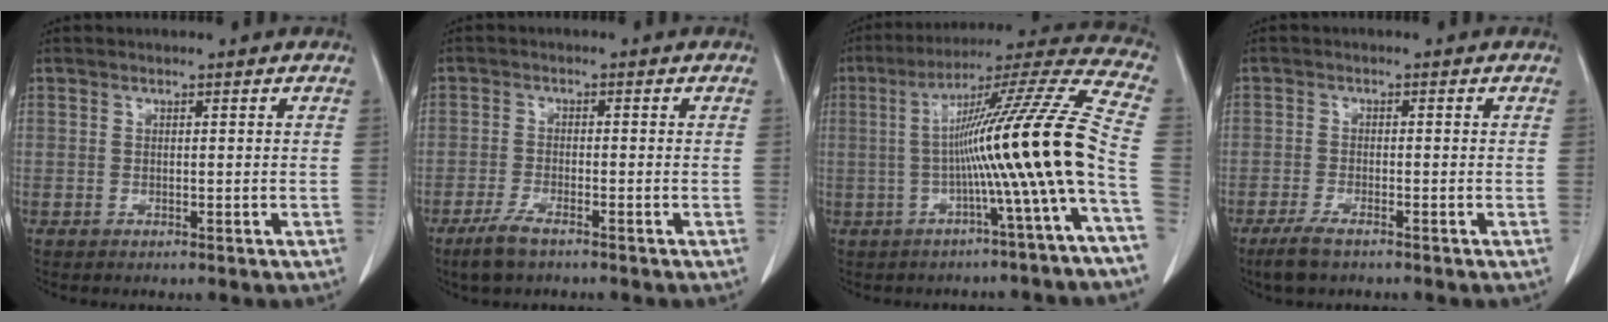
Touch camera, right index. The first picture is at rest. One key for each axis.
{"total": 4.0, "fx": -2.9, "fy": 0.8, "fz": 2.6, "tx": -0.061, "ty": -0.007, "tz": -0.055}
{"total": 17.4, "fx": -2.6, "fy": -2.7, "fz": 17.0, "tx": -0.250, "ty": 0.014, "tz": -0.053}
{"total": 3.7, "fx": -2.8, "fy": 0.8, "fz": 2.3, "tx": -0.052, "ty": -0.007, "tz": -0.050}